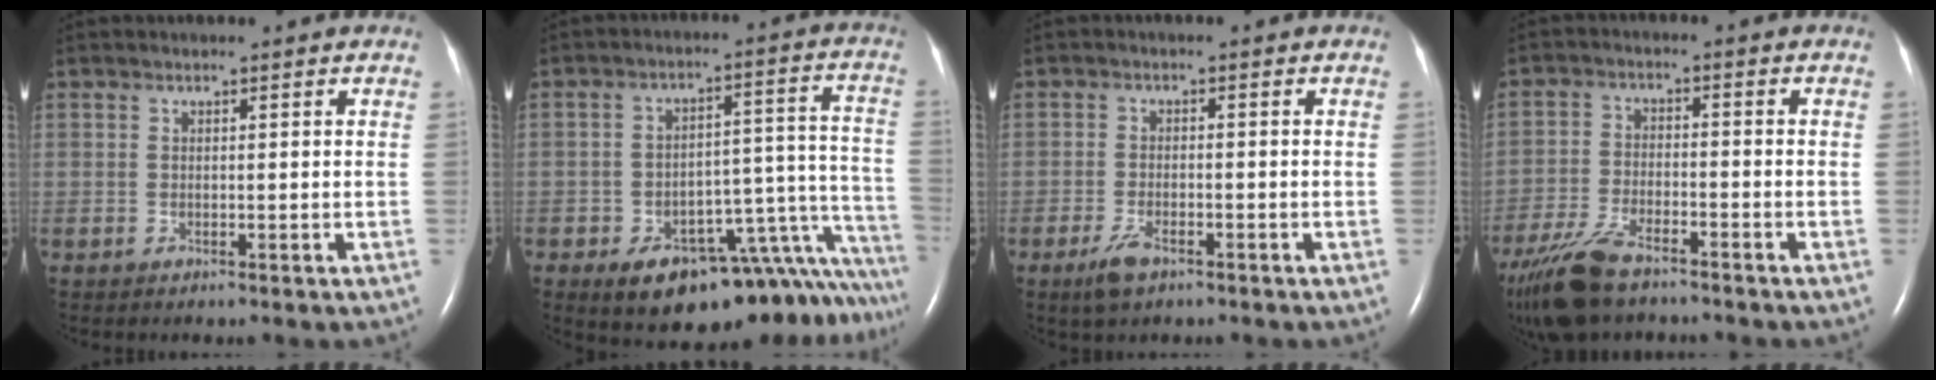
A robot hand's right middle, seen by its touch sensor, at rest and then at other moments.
{"total": 19.5, "force": [-15.4, 5.4, 10.6], "torque": [-0.029, 0.060, -0.193]}
{"total": 3.5, "force": [-2.3, 1.2, 2.4], "torque": [-0.057, -0.004, -0.040]}
{"total": 10.2, "force": [-7.9, 3.0, 5.7], "torque": [-0.121, -0.021, -0.148]}